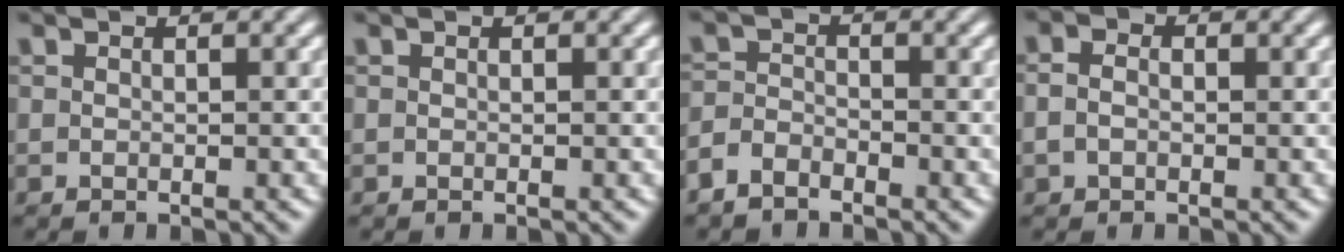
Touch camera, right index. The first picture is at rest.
{"total": 0.0}
{"total": 2.1, "force": [-2.1, 0.2, 0.2], "torque": [0.005, -0.010, -0.036]}
{"total": 1.0, "force": [-0.3, 0.3, 0.9], "torque": [-0.018, -0.002, -0.004]}